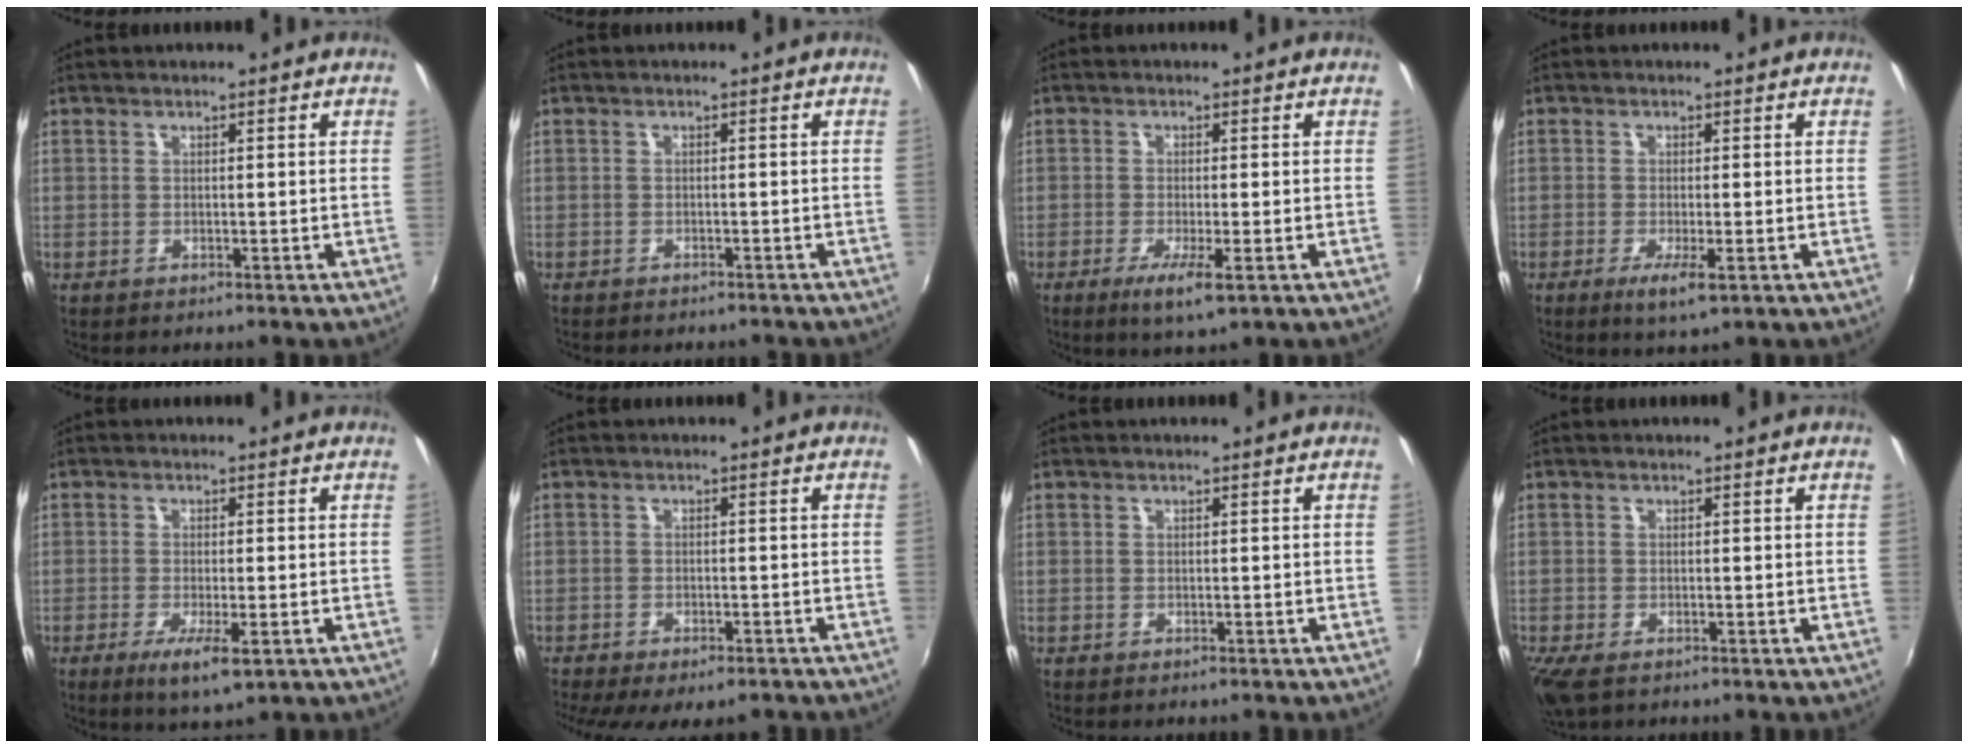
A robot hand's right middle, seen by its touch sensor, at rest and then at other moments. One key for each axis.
{"total": 3.8, "fx": -3.5, "fy": 0.8, "fz": 1.4, "tx": -0.035, "ty": -0.012, "tz": -0.050}
{"total": 4.7, "fx": -2.0, "fy": 0.1, "fz": 4.3, "tx": -0.089, "ty": -0.016, "tz": -0.038}
{"total": 3.7, "fx": -1.4, "fy": 0.2, "fz": 3.4, "tx": -0.071, "ty": -0.014, "tz": -0.027}
{"total": 5.6, "fx": -2.4, "fy": 0.9, "fz": 4.9, "tx": -0.099, "ty": -0.020, "tz": -0.039}
{"total": 9.3, "fx": -7.2, "fy": 2.8, "fz": 5.2, "tx": -0.111, "ty": -0.038, "tz": -0.106}
{"total": 0.0}
{"total": 3.7, "fx": -2.3, "fy": 1.5, "fz": 2.5, "tx": -0.052, "ty": -0.017, "tz": -0.040}